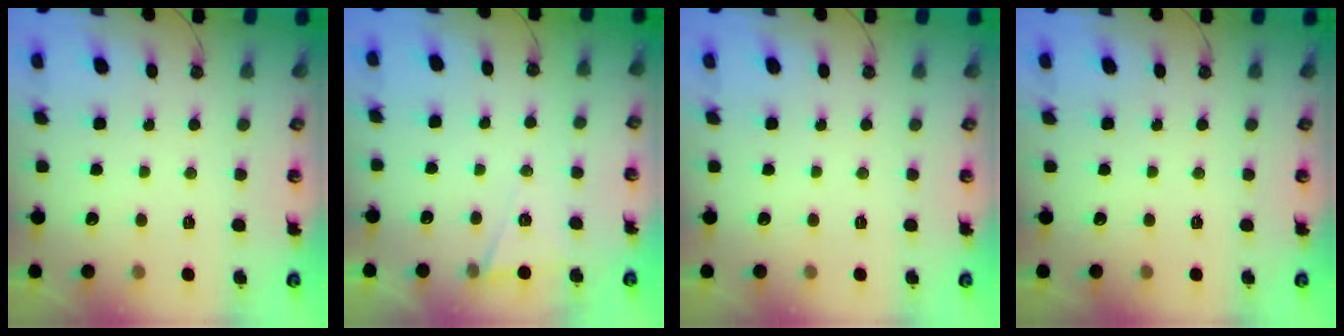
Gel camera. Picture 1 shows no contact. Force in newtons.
{"total": 6.3, "press": 4.2, "slide": 4.7}
{"total": 0.0}
{"total": 0.0}